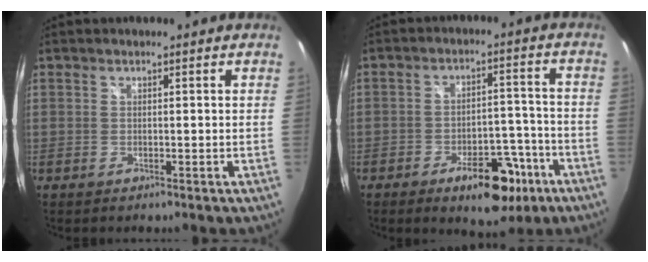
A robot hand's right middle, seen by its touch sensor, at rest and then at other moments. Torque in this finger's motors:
{"motor_torque": [1.22, -0.34, 0.33, 0.08]}